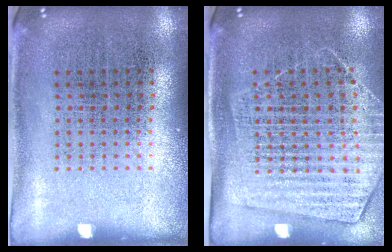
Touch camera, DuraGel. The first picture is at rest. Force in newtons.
{"total": 1.6, "press": 1.4, "slide": 0.7}